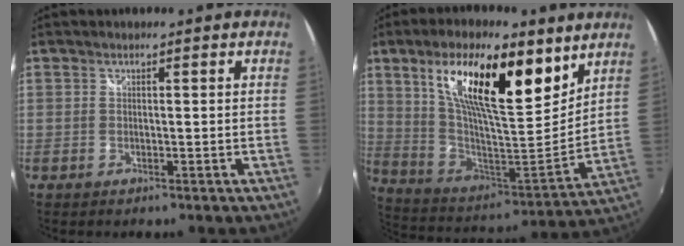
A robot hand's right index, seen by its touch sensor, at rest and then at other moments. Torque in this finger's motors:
{"motor_torque": [1.58, 0.56, 1.05, 0.21]}